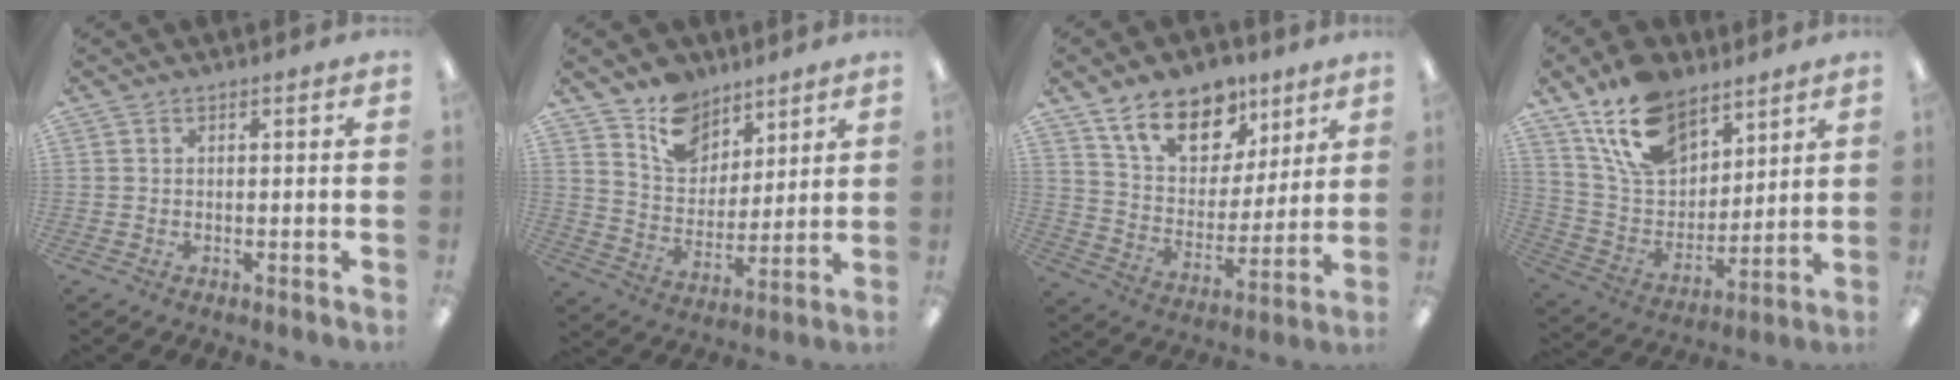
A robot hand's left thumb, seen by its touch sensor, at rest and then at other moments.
{"total": 12.0, "force": [8.9, 7.5, 2.9], "torque": [-0.060, -0.055, 0.174]}
{"total": 15.8, "force": [10.7, 9.2, 7.1], "torque": [-0.122, -0.050, 0.196]}
{"total": 17.0, "force": [11.5, 9.7, 7.8], "torque": [-0.155, -0.054, 0.217]}